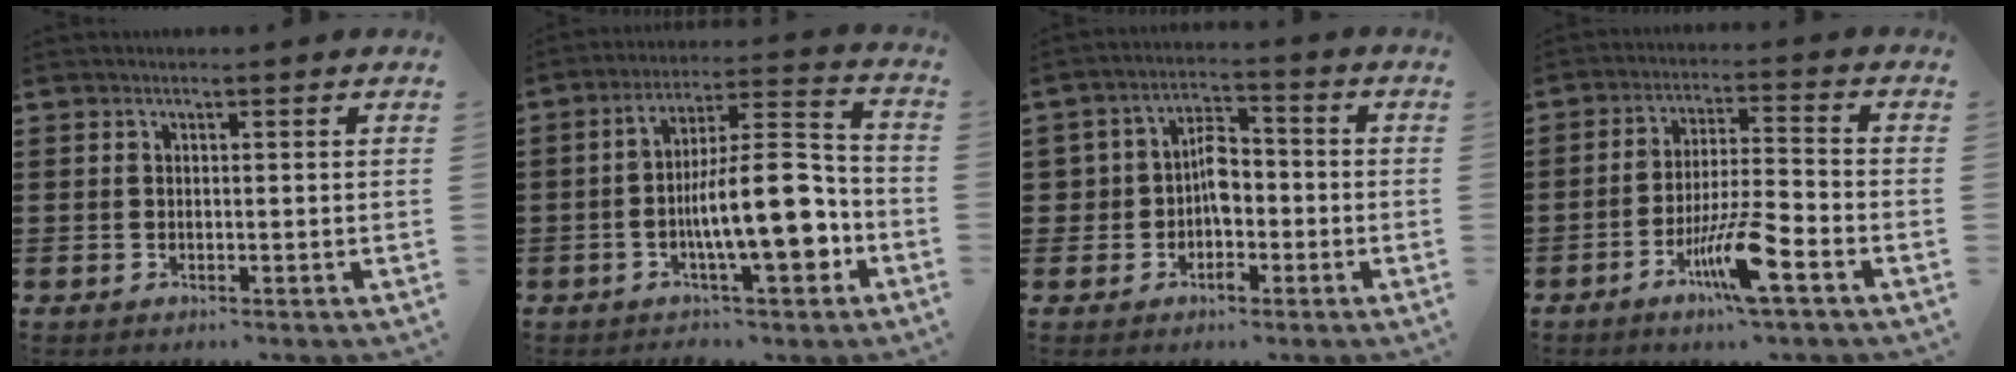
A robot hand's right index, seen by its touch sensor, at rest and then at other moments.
{"total": 15.2, "force": [-4.8, 5.2, 13.4], "torque": [-0.214, 0.003, -0.085]}
{"total": 5.5, "force": [-1.3, 4.0, 3.6], "torque": [-0.065, 0.009, -0.026]}
{"total": 9.1, "force": [-4.6, 1.1, 7.8], "torque": [-0.156, -0.006, -0.087]}